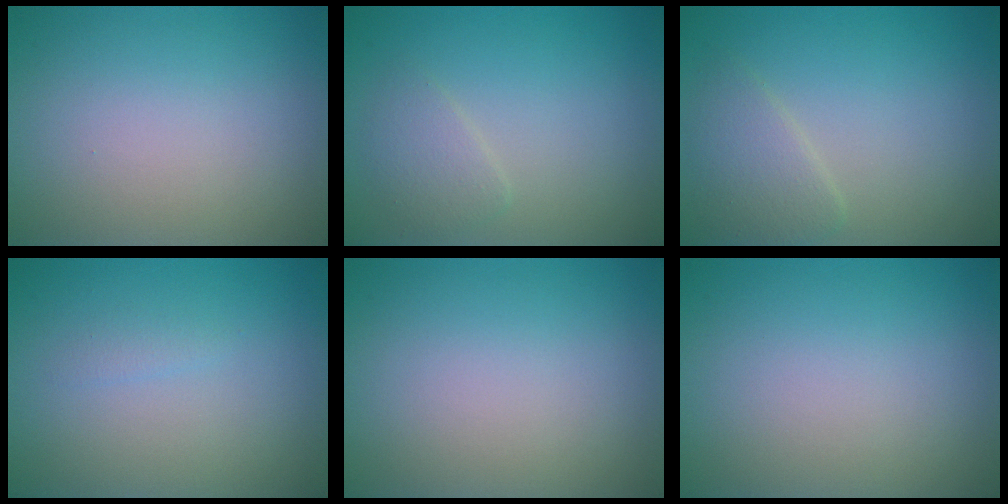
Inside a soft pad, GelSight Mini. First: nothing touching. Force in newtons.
{"total": 1.7, "press": 1.7, "slide": 0.1}
{"total": 2.6, "press": 2.6, "slide": 0.0}
{"total": 0.7, "press": 0.7, "slide": 0.0}
{"total": 0.0}
{"total": 0.0}